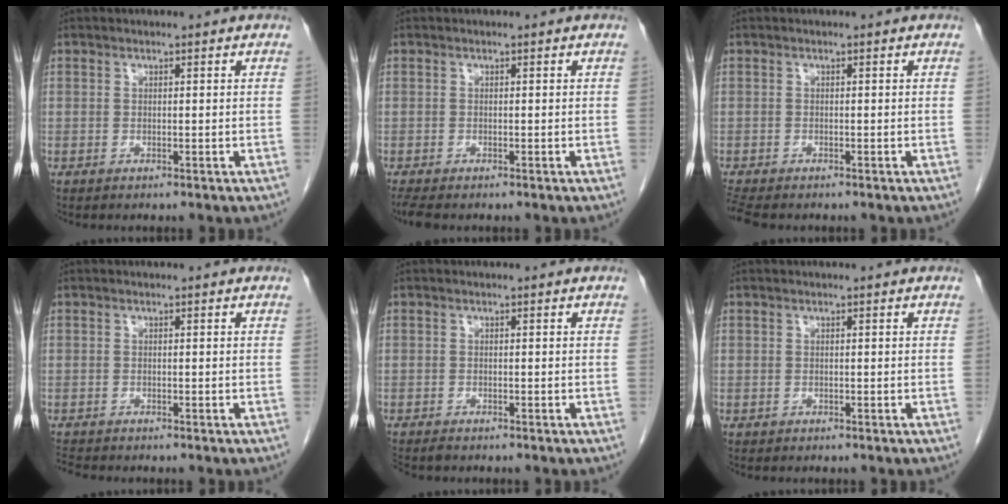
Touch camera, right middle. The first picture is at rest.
{"total": 2.3, "force": [-1.9, 0.5, 1.2], "torque": [-0.025, -0.009, -0.032]}
{"total": 3.3, "force": [-2.8, 0.8, 1.5], "torque": [-0.032, -0.011, -0.049]}
{"total": 1.4, "force": [-1.4, -0.1, 0.1], "torque": [-0.008, -0.010, -0.025]}
{"total": 2.0, "force": [-1.9, 0.5, 0.7], "torque": [-0.013, -0.005, -0.028]}
{"total": 0.0}